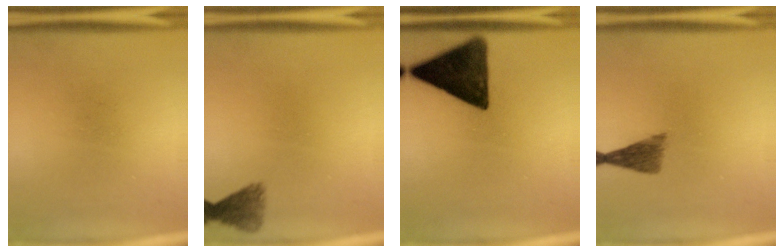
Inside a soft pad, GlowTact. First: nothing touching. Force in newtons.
{"total": 3.0}
{"total": 14.2}
{"total": 4.1}